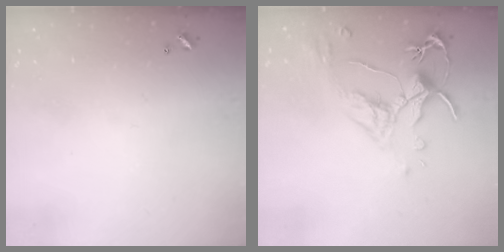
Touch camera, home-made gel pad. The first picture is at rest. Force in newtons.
{"total": 2.5, "press": 2.1, "slide": 1.4}